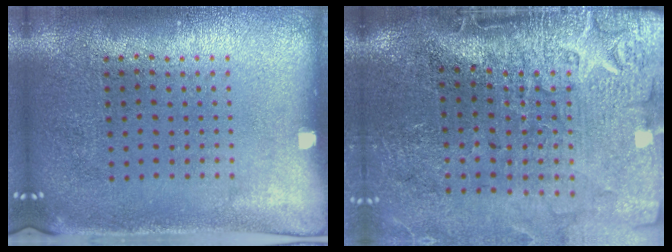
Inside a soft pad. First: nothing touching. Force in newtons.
{"total": 4.5, "press": 3.8, "slide": 2.6}